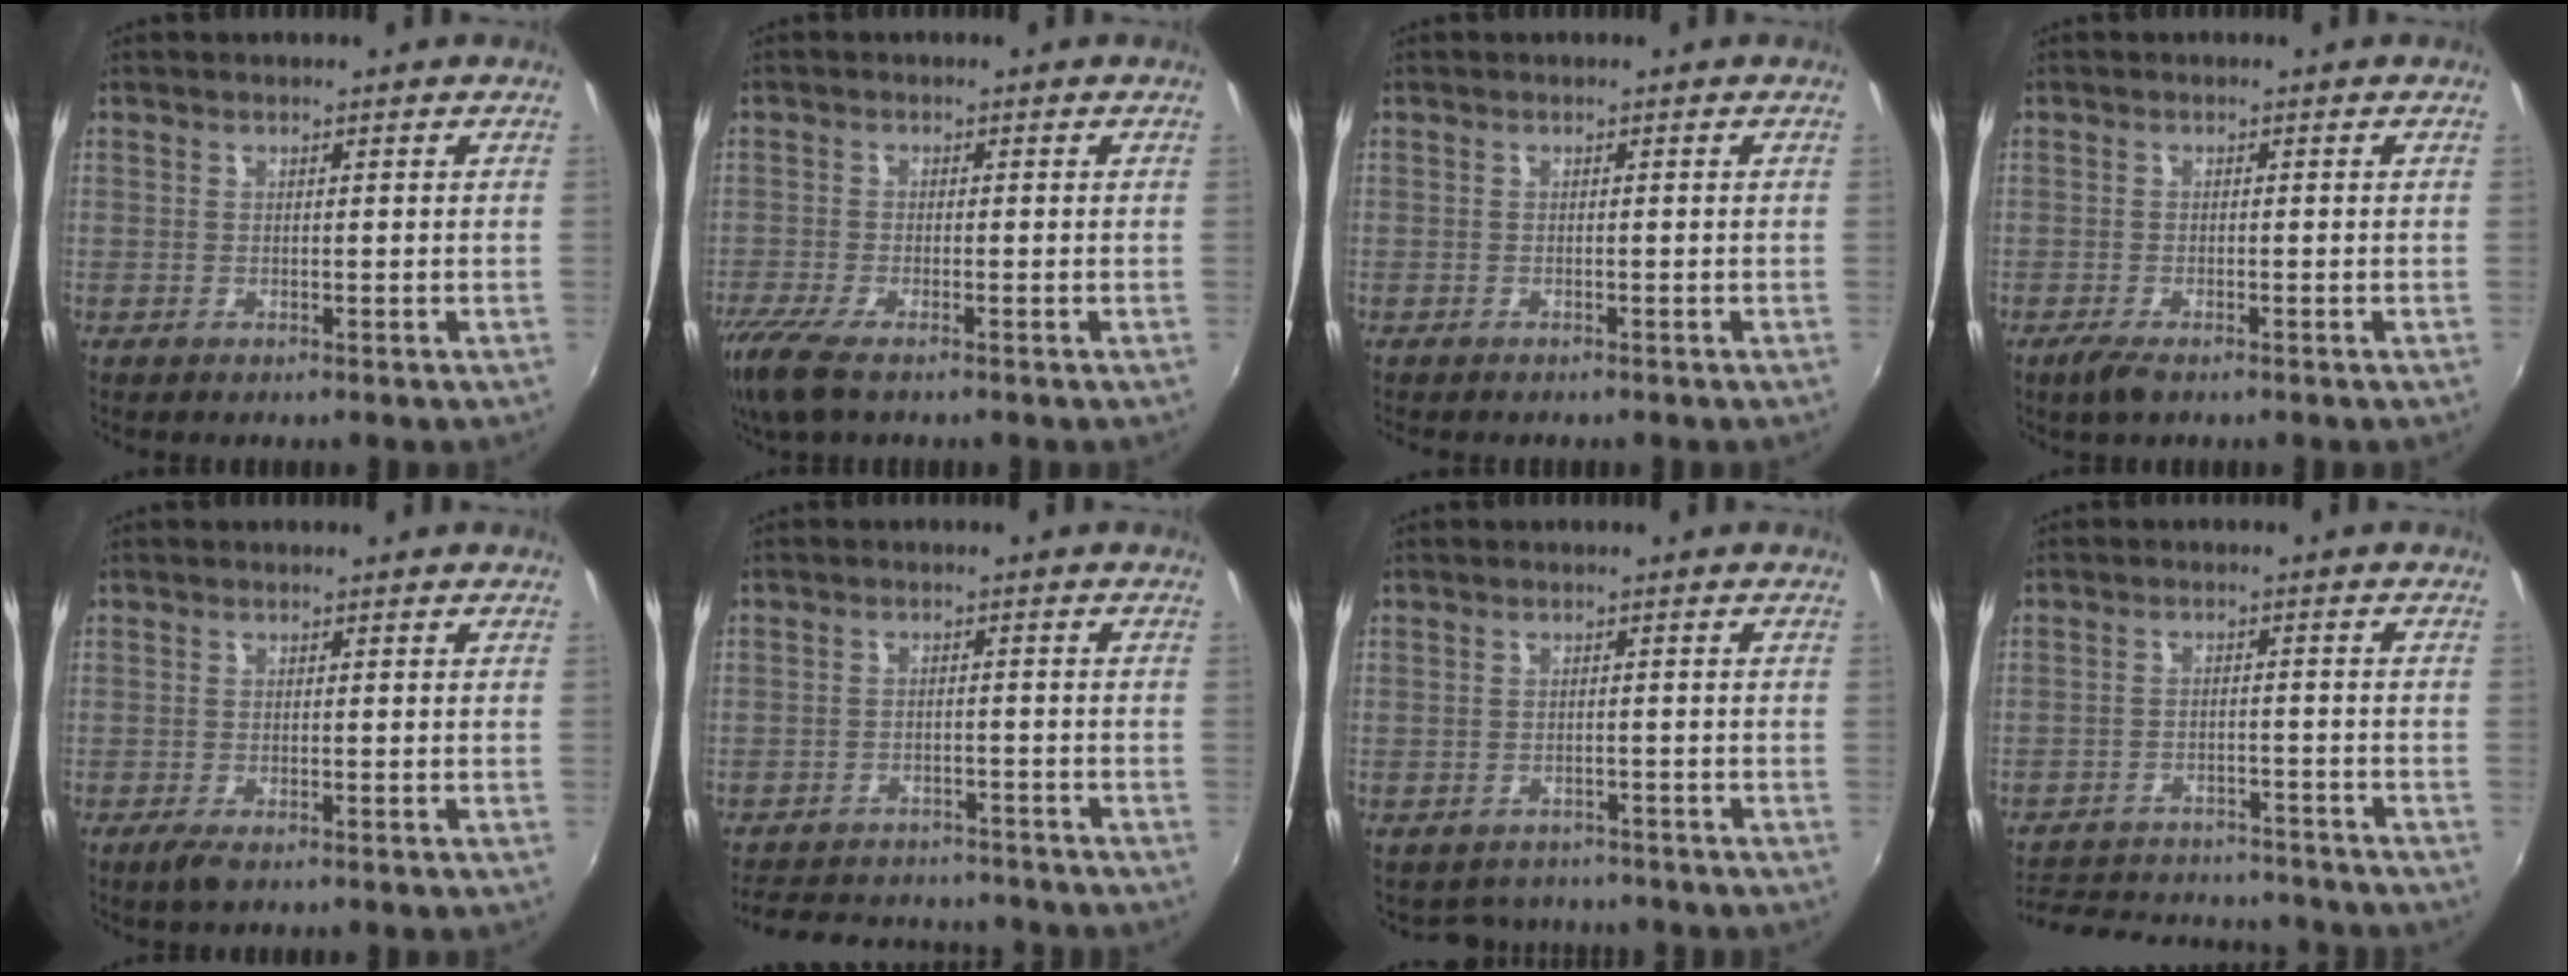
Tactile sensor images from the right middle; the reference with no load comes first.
{"total": 7.6, "force": [-5.6, 1.5, 5.0], "torque": [-0.124, -0.035, -0.108]}
{"total": 1.4, "force": [-1.3, 0.1, 0.5], "torque": [-0.014, -0.008, -0.017]}
{"total": 2.9, "force": [-2.0, 0.8, 1.9], "torque": [-0.045, -0.010, -0.039]}
{"total": 2.3, "force": [-1.5, 0.7, 1.6], "torque": [-0.033, -0.010, -0.028]}
{"total": 13.3, "force": [-11.4, 5.4, 4.1], "torque": [-0.107, 0.033, -0.152]}
{"total": 4.6, "force": [-4.1, 2.1, 0.3], "torque": [-0.017, 0.004, -0.058]}
{"total": 18.8, "force": [-16.5, 6.1, 6.8], "torque": [-0.154, 0.008, -0.218]}